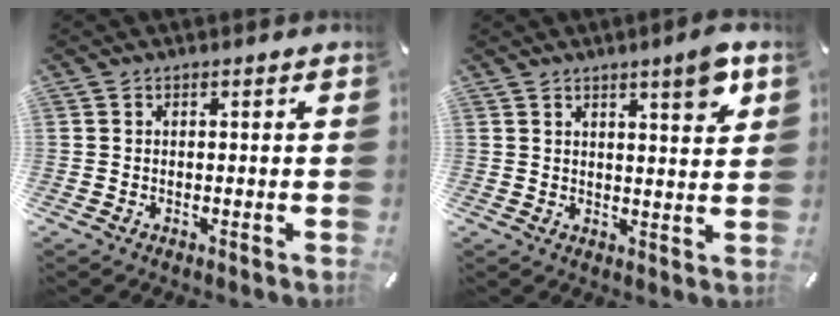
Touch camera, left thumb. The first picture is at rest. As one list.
[{"total": 6.3, "force": [4.1, 1.2, 4.7], "torque": [-0.068, -0.022, 0.063]}]